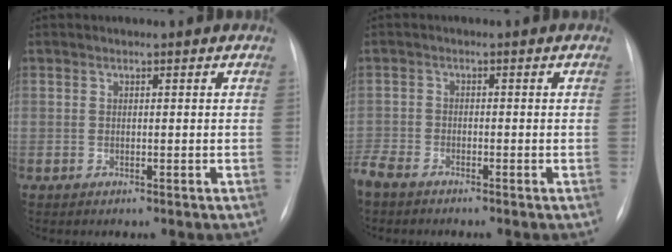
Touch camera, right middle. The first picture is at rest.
{"total": 4.3, "force": [-3.8, 1.2, 1.6], "torque": [-0.033, -0.011, -0.076]}